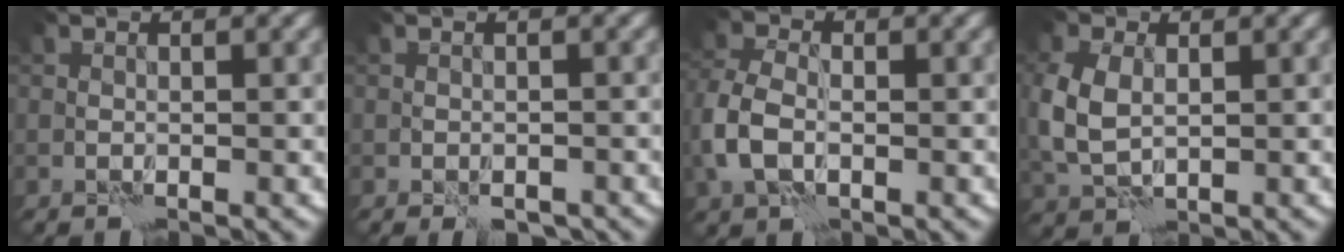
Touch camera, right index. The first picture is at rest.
{"total": 2.2, "force": [-1.7, 1.2, 0.8], "torque": [-0.011, 0.000, -0.019]}
{"total": 4.2, "force": [-0.9, 2.8, 3.0], "torque": [-0.078, 0.001, -0.028]}
{"total": 4.6, "force": [0.6, 3.1, 3.3], "torque": [-0.094, -0.001, 0.013]}